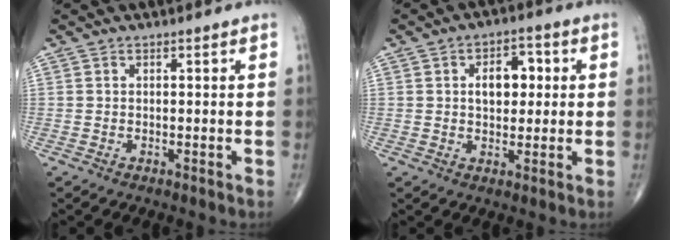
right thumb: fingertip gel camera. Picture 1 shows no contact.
{"total": 7.2, "force": [1.3, 4.6, 5.4], "torque": [-0.054, 0.009, 0.015]}